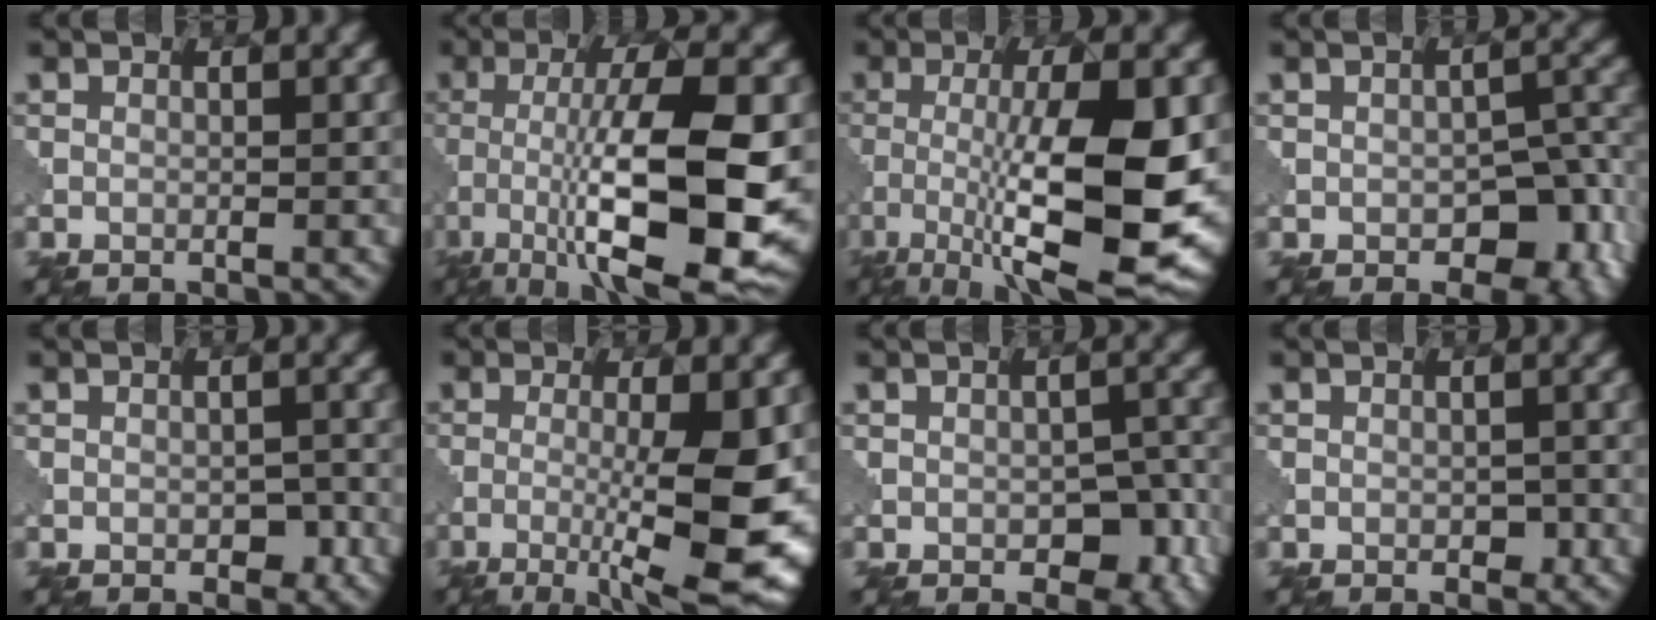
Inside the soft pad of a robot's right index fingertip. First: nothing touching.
{"total": 13.2, "force": [-2.9, 3.7, 12.4], "torque": [-0.204, -0.003, -0.052]}
{"total": 13.0, "force": [-2.2, 3.5, 12.3], "torque": [-0.204, -0.011, -0.037]}
{"total": 6.8, "force": [-2.2, 4.3, 4.7], "torque": [-0.055, -0.018, -0.021]}
{"total": 1.7, "force": [-0.5, 1.1, 1.2], "torque": [-0.019, -0.006, -0.005]}
{"total": 9.5, "force": [-2.0, 1.7, 9.1], "torque": [-0.140, -0.009, -0.034]}
{"total": 4.6, "force": [-1.3, 2.9, 3.3], "torque": [-0.041, -0.013, -0.013]}
{"total": 1.0, "force": [-0.2, 0.8, 0.7], "torque": [-0.009, -0.005, -0.003]}